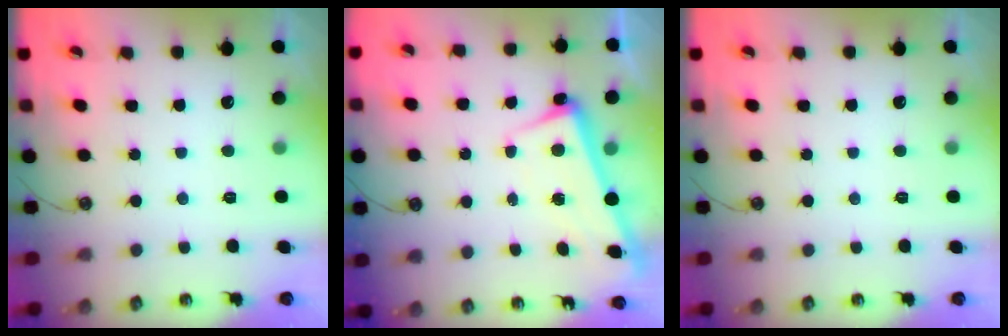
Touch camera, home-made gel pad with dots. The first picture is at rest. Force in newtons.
{"total": 2.3, "press": 2.1, "slide": 0.9}
{"total": 0.0}